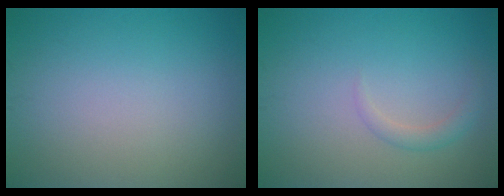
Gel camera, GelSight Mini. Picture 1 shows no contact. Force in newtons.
{"total": 1.3, "press": 1.3, "slide": 0.1}